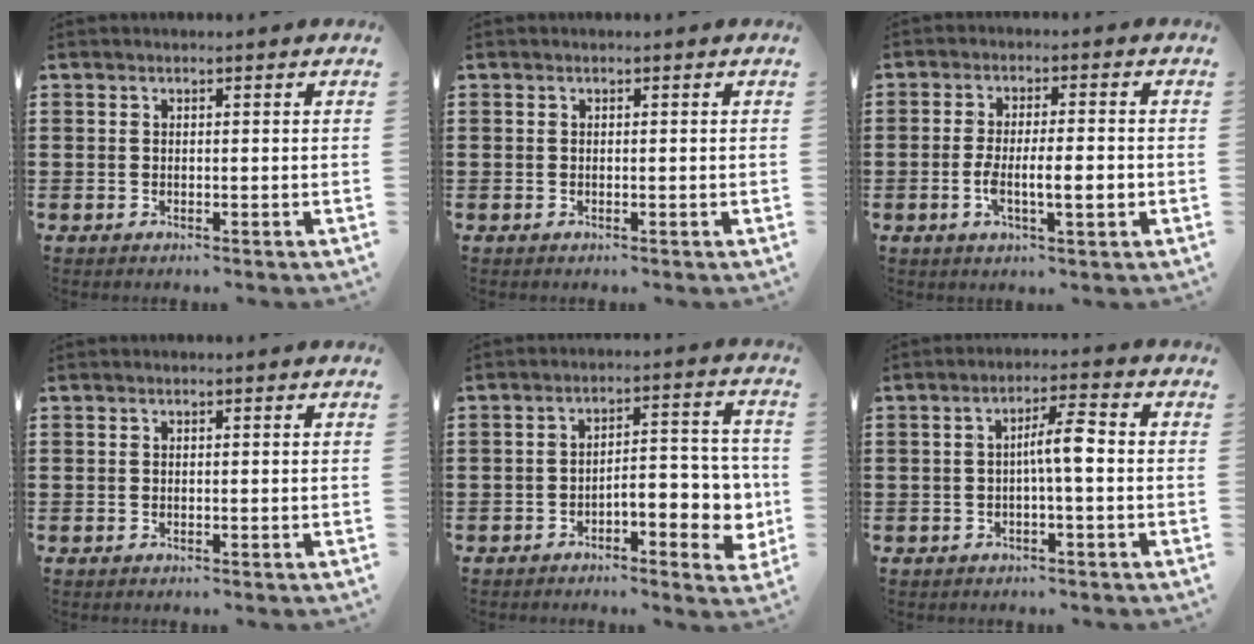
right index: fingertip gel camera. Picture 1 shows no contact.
{"total": 0.0}
{"total": 6.5, "force": [-1.5, 1.5, 6.1], "torque": [-0.110, 0.002, -0.029]}
{"total": 0.0}
{"total": 6.4, "force": [-2.5, 2.9, 5.1], "torque": [-0.062, -0.003, -0.047]}
{"total": 5.0, "force": [-0.5, 0.6, 4.9], "torque": [-0.090, 0.008, -0.014]}